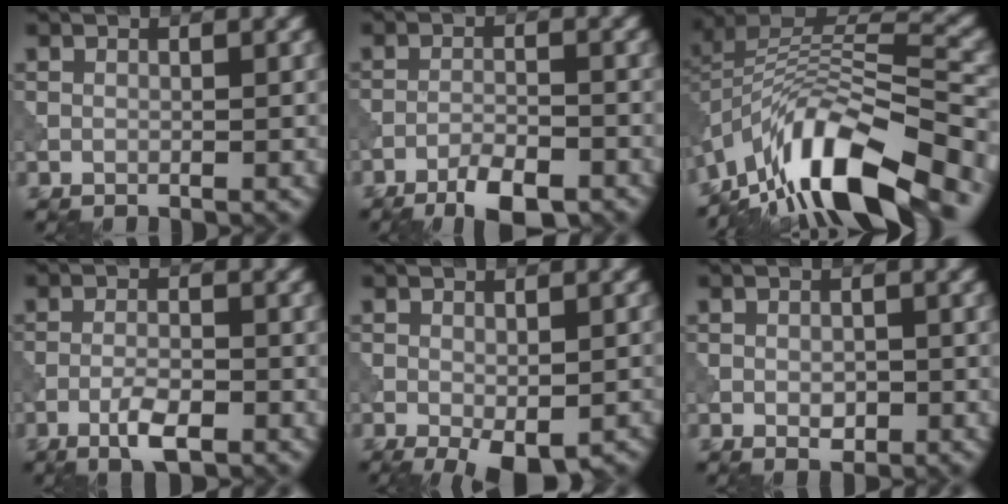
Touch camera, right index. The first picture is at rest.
{"total": 4.7, "force": [-3.4, 1.3, 2.9], "torque": [-0.050, 0.002, -0.060]}
{"total": 13.7, "force": [-8.6, 5.2, 9.3], "torque": [-0.173, 0.029, -0.154]}
{"total": 2.9, "force": [-1.6, 0.8, 2.3], "torque": [-0.049, 0.002, -0.034]}
{"total": 4.7, "force": [-2.1, 2.0, 3.7], "torque": [-0.056, -0.010, -0.025]}
{"total": 1.3, "force": [-0.3, 0.8, 0.9], "torque": [-0.015, 0.001, -0.007]}